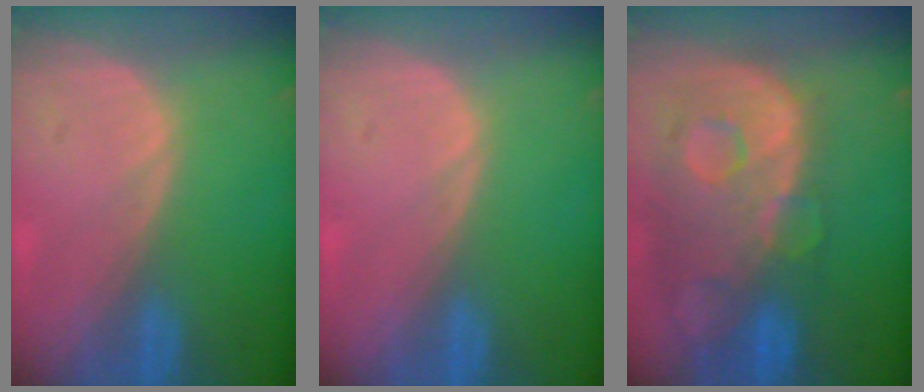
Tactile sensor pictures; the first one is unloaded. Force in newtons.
{"total": 0.0}
{"total": 13.3, "press": 10.9, "slide": 7.6}